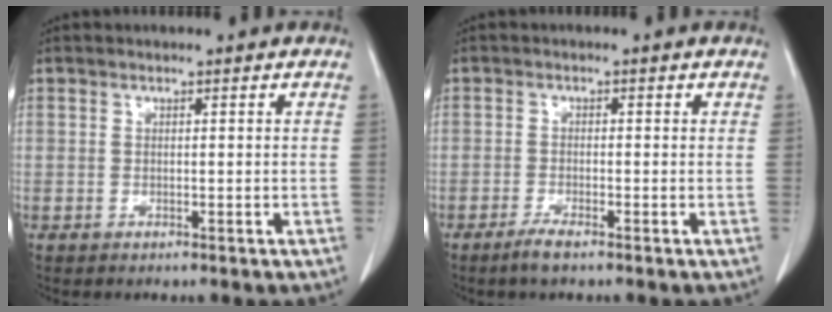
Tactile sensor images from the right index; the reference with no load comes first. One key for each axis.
{"total": 2.2, "fx": -1.6, "fy": 0.3, "fz": 1.5, "tx": -0.031, "ty": -0.002, "tz": -0.033}